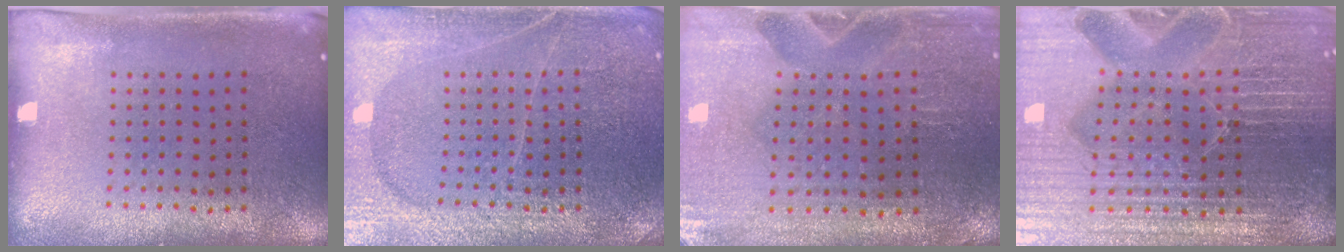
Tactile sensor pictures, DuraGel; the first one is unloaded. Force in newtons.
{"total": 3.6, "press": 3.6, "slide": 0.4}
{"total": 0.6, "press": 0.6, "slide": 0.0}
{"total": 7.0, "press": 6.2, "slide": 3.4}